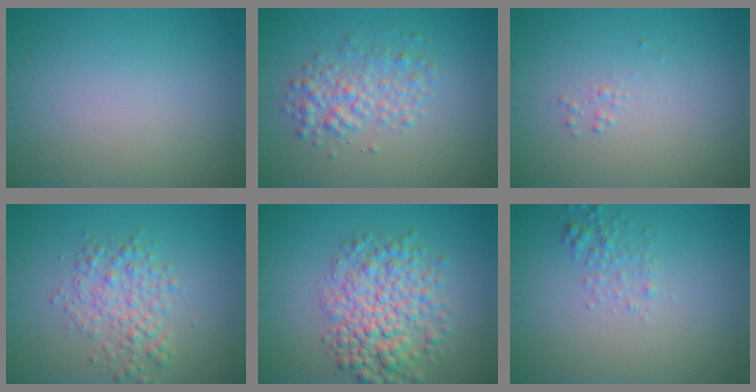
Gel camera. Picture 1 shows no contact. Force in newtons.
{"total": 3.2, "press": 3.2, "slide": 0.1}
{"total": 0.5, "press": 0.5, "slide": 0.0}
{"total": 3.3, "press": 3.3, "slide": 0.1}
{"total": 6.3, "press": 6.3, "slide": 0.1}
{"total": 1.6, "press": 1.5, "slide": 0.2}